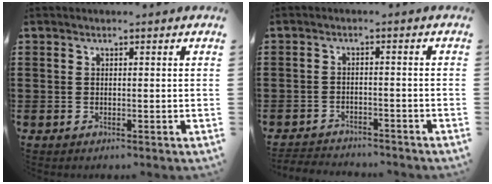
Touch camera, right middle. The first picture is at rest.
{"total": 2.7, "force": [-2.7, 0.5, -0.2], "torque": [-0.004, -0.001, -0.059]}